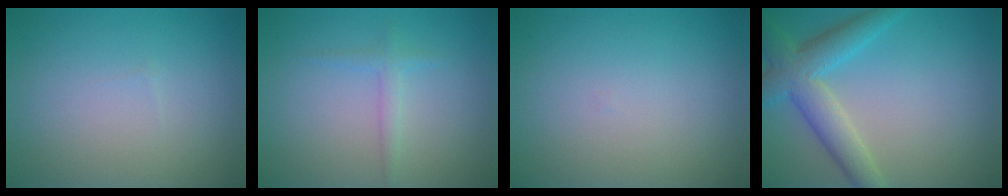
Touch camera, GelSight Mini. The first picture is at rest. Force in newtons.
{"total": 1.3, "press": 1.3, "slide": 0.1}
{"total": 0.0}
{"total": 5.2, "press": 5.2, "slide": 0.3}